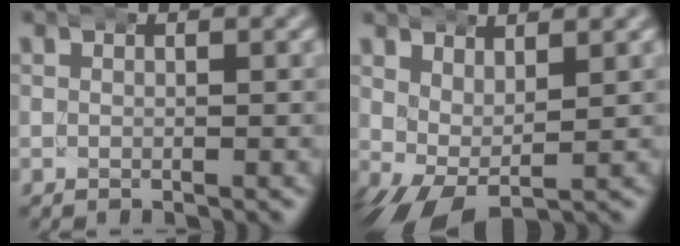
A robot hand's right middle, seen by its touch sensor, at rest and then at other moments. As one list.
[{"total": 4.4, "force": [-1.3, 3.2, 2.7], "torque": [-0.071, -0.028, -0.013]}]